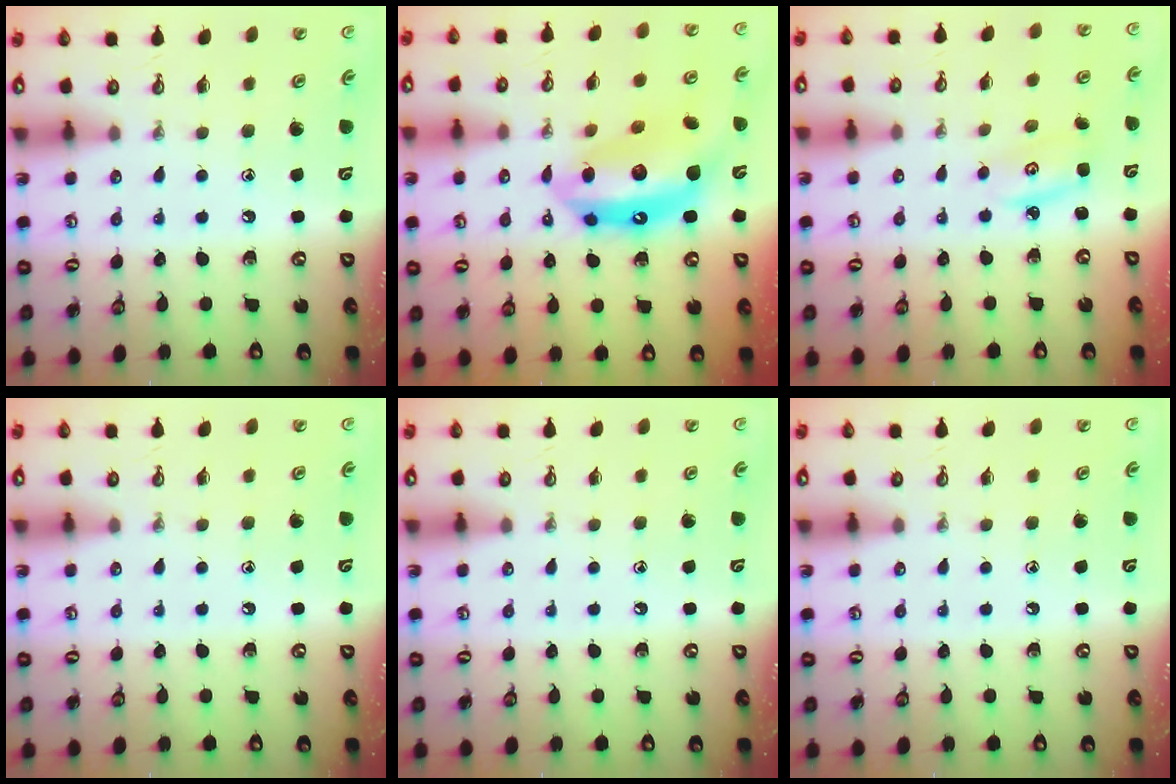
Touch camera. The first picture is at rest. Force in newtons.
{"total": 15.6, "press": 15.5, "slide": 1.5}
{"total": 2.8, "press": 2.8, "slide": 0.2}
{"total": 0.0}
{"total": 0.0}
{"total": 0.0}